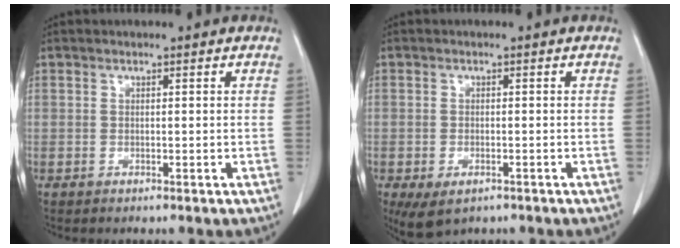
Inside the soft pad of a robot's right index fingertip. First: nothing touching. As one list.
[{"total": 4.7, "force": [-2.7, 2.5, 3.0], "torque": [-0.055, -0.009, -0.034]}]